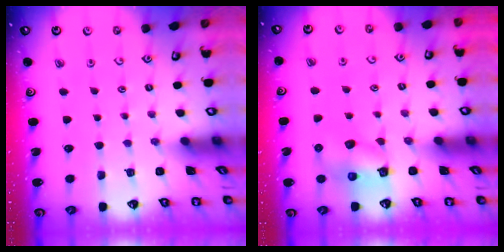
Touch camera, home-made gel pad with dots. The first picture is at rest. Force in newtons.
{"total": 9.2, "press": 9.2, "slide": 0.4}